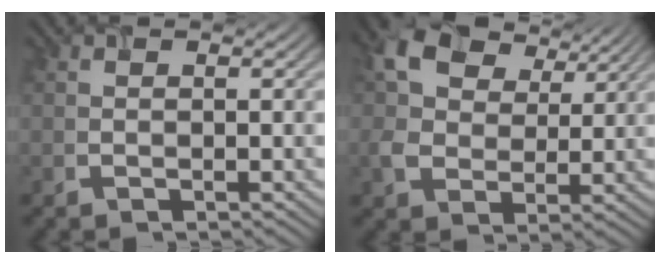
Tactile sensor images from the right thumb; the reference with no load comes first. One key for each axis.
{"total": 8.0, "fx": 4.1, "fy": 5.8, "fz": 3.8, "tx": -0.095, "ty": 0.003, "tz": 0.082}